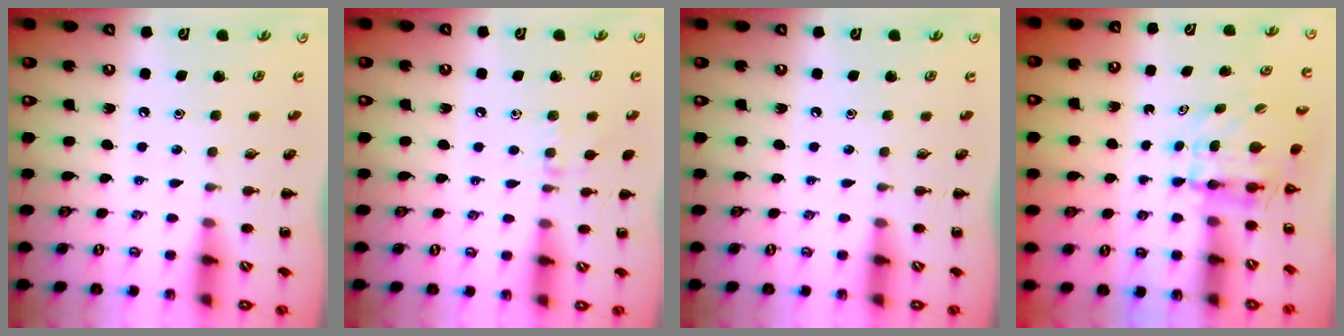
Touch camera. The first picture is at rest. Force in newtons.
{"total": 5.8, "press": 5.5, "slide": 1.9}
{"total": 0.0}
{"total": 4.7, "press": 4.7, "slide": 0.1}